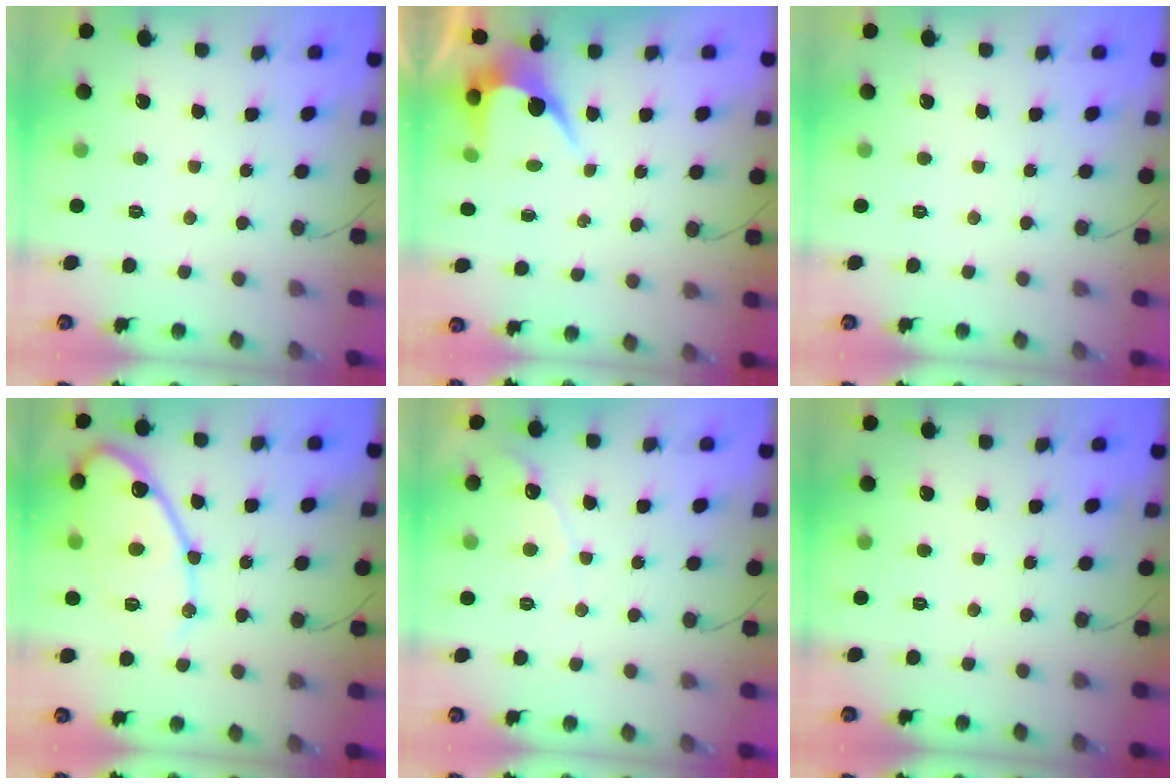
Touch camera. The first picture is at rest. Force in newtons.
{"total": 4.3, "press": 4.3, "slide": 0.2}
{"total": 0.0}
{"total": 14.4, "press": 14.3, "slide": 1.3}
{"total": 4.2, "press": 4.2, "slide": 0.2}
{"total": 0.0}